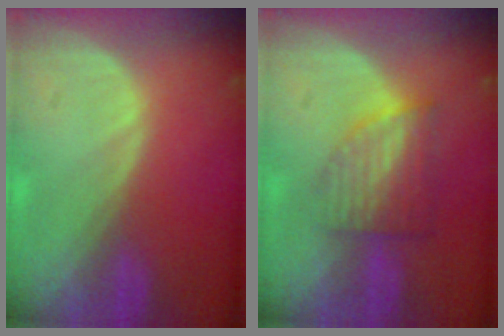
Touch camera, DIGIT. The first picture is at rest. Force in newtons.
{"total": 6.3, "press": 5.6, "slide": 2.8}